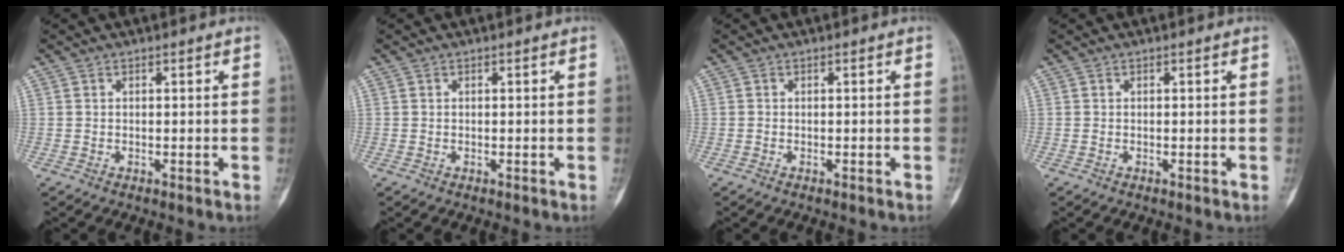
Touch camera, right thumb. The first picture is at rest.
{"total": 0.0}
{"total": 0.0}
{"total": 0.0}